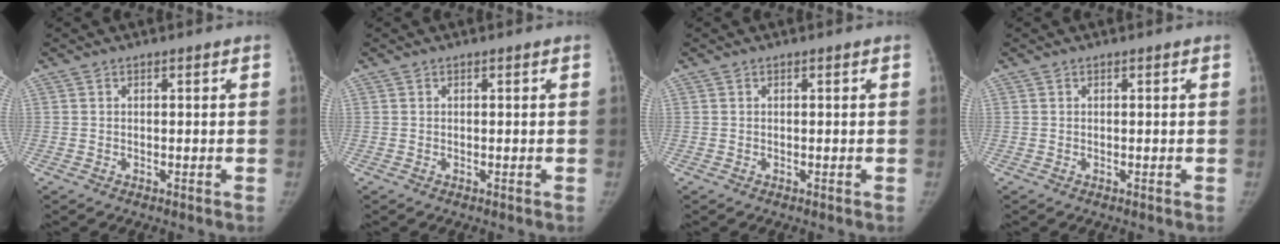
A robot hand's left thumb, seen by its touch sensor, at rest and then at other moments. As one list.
[{"total": 0.0}, {"total": 0.0}, {"total": 0.0}]